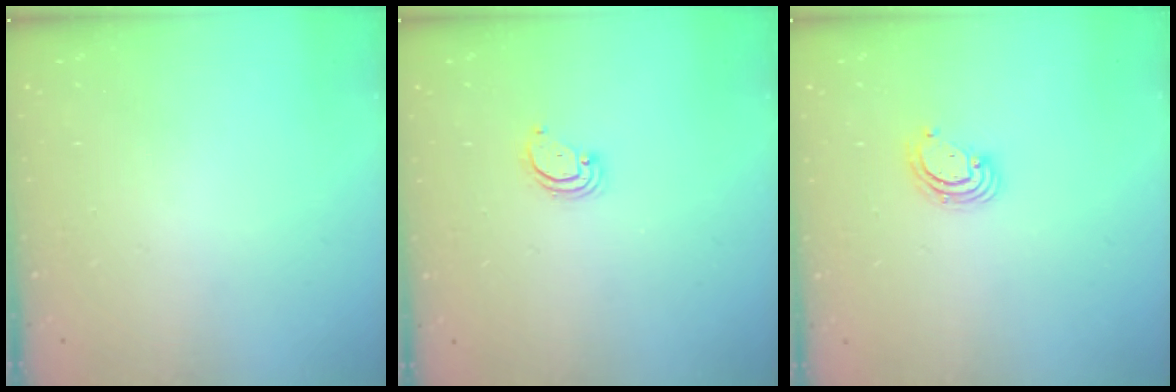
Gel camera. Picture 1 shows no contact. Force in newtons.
{"total": 2.6, "press": 2.6, "slide": 0.1}
{"total": 3.7, "press": 3.7, "slide": 0.3}